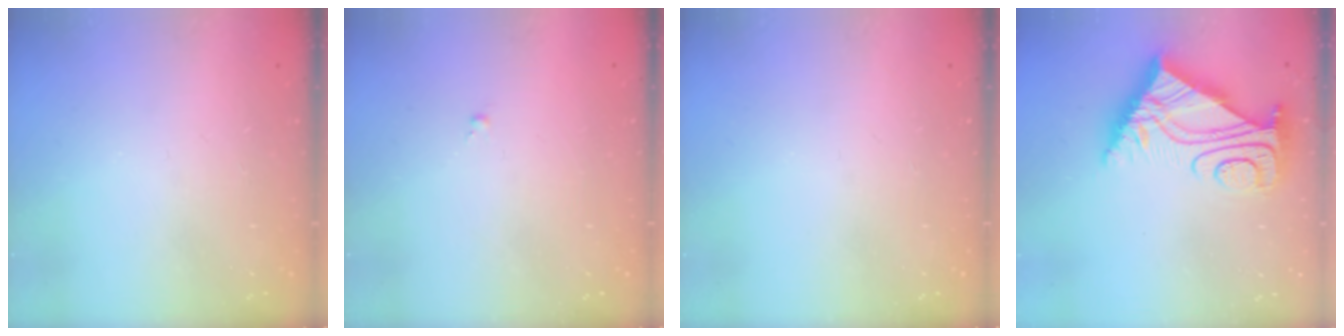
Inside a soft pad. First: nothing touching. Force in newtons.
{"total": 0.0}
{"total": 0.0}
{"total": 8.9, "press": 8.8, "slide": 0.9}